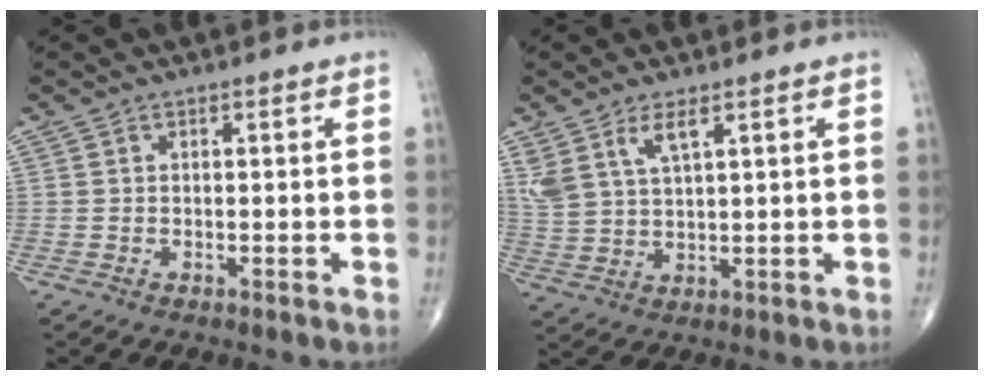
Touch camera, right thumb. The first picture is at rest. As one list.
[{"total": 6.2, "force": [3.6, 2.2, 4.6], "torque": [-0.098, -0.012, 0.080]}]